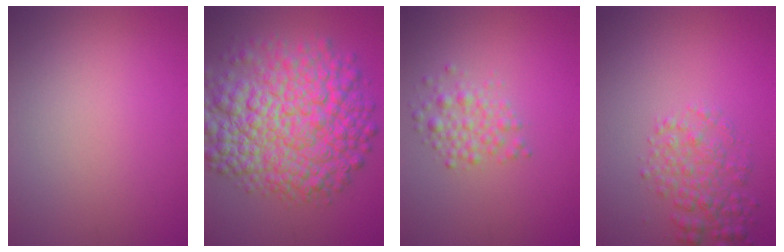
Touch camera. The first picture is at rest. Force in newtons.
{"total": 12.0, "press": 12.0, "slide": 0.2}
{"total": 2.5, "press": 2.5, "slide": 0.1}
{"total": 3.4, "press": 3.4, "slide": 0.1}